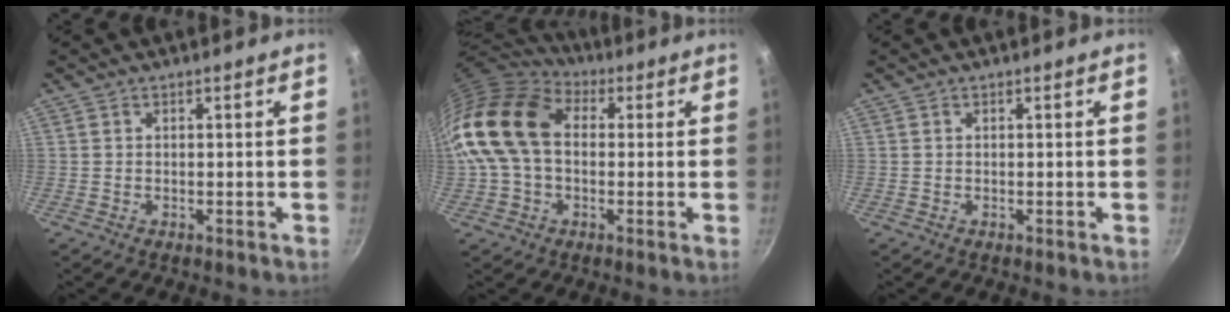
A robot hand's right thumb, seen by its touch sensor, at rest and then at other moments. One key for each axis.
{"total": 17.8, "fx": 1.4, "fy": 12.5, "fz": 12.6, "tx": -0.233, "ty": 0.033, "tz": 0.013}
{"total": 0.0}